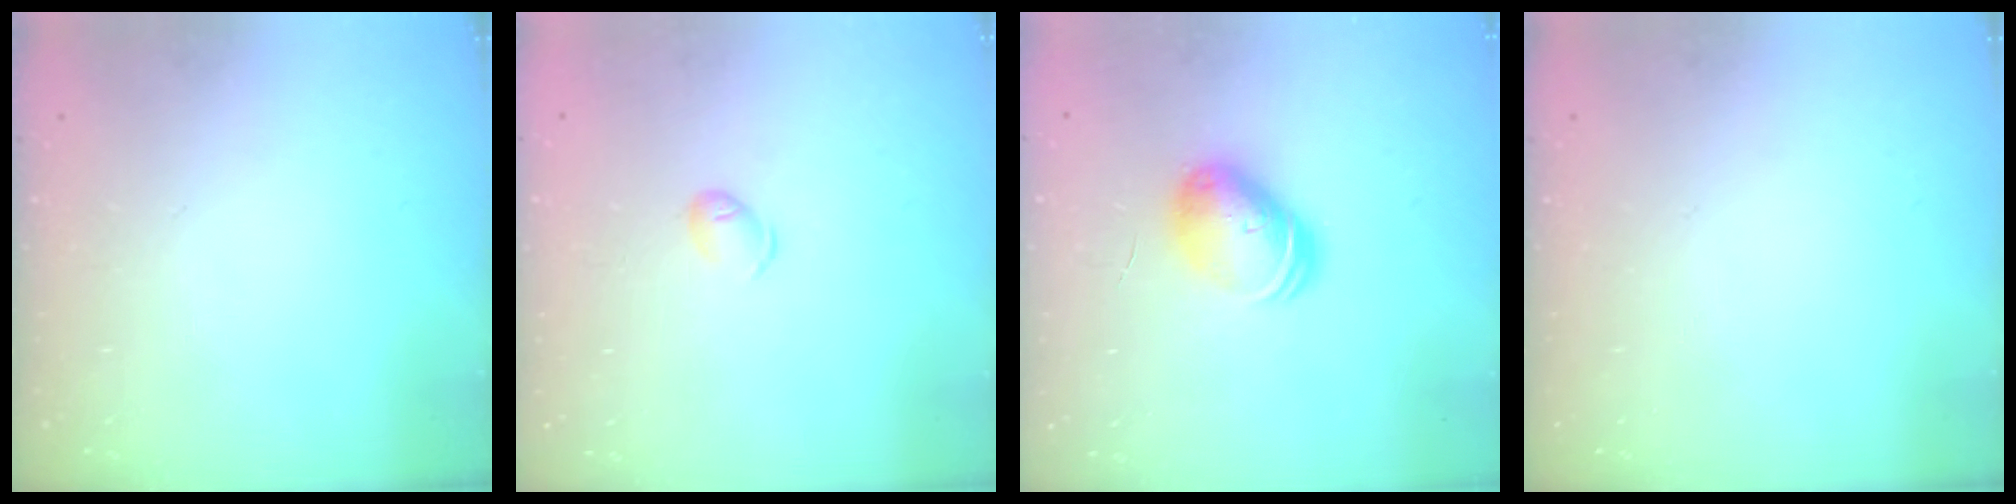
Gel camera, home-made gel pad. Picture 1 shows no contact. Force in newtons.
{"total": 4.8, "press": 4.8, "slide": 0.7}
{"total": 8.7, "press": 8.7, "slide": 0.5}
{"total": 0.0}